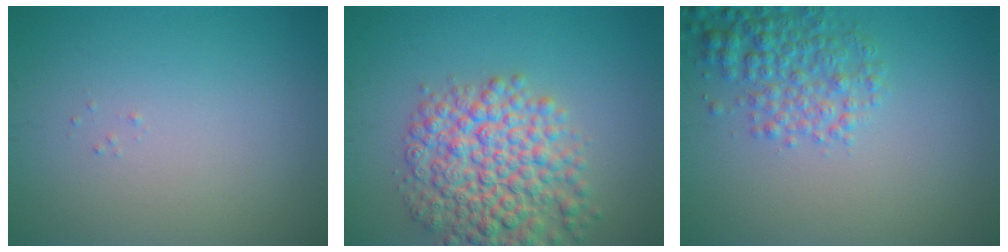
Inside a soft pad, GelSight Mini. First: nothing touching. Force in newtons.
{"total": 7.7, "press": 7.7, "slide": 0.3}
{"total": 3.9, "press": 3.9, "slide": 0.2}